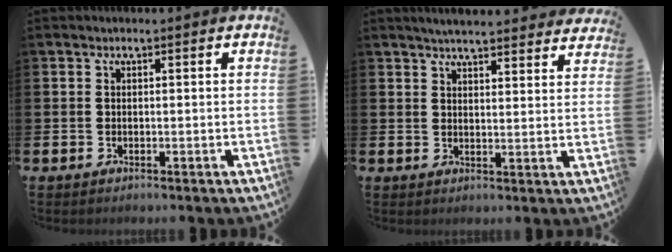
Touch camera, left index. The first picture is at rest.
{"total": 4.6, "force": [4.5, 0.3, 1.0], "torque": [-0.026, -0.022, 0.081]}